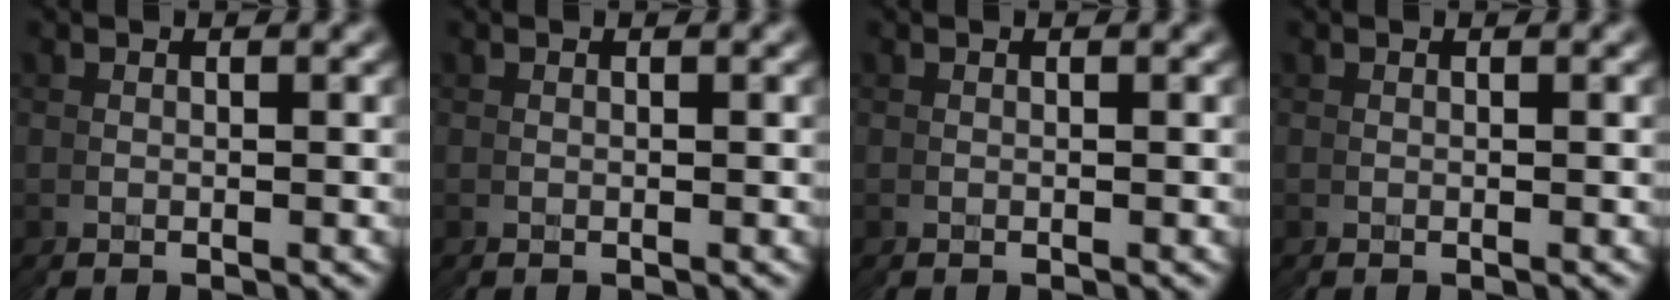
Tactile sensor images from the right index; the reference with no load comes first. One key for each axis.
{"total": 0.0}
{"total": 0.0}
{"total": 0.0}